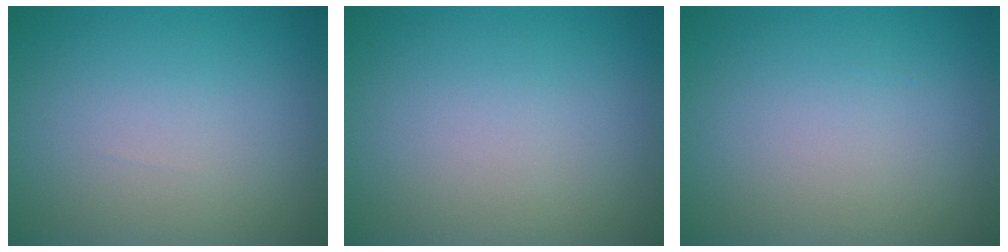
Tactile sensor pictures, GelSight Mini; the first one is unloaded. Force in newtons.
{"total": 0.0}
{"total": 0.0}